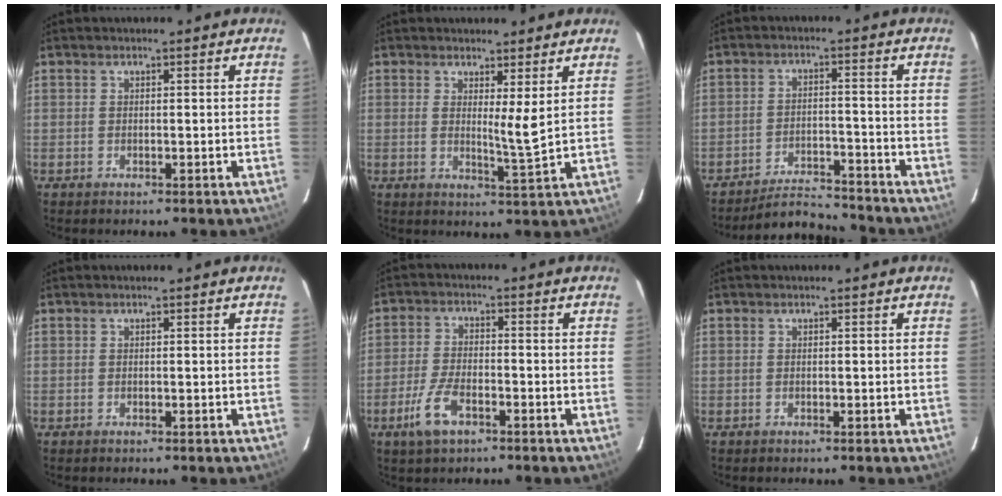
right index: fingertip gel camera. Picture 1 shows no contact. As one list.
[{"total": 3.6, "force": [1.3, -0.2, 3.4], "torque": [-0.055, -0.017, 0.022]}, {"total": 6.8, "force": [-6.8, 0.6, -0.1], "torque": [-0.002, 0.005, -0.113]}, {"total": 0.0}, {"total": 6.2, "force": [-3.4, 2.3, 4.7], "torque": [-0.109, -0.007, -0.061]}, {"total": 0.0}]